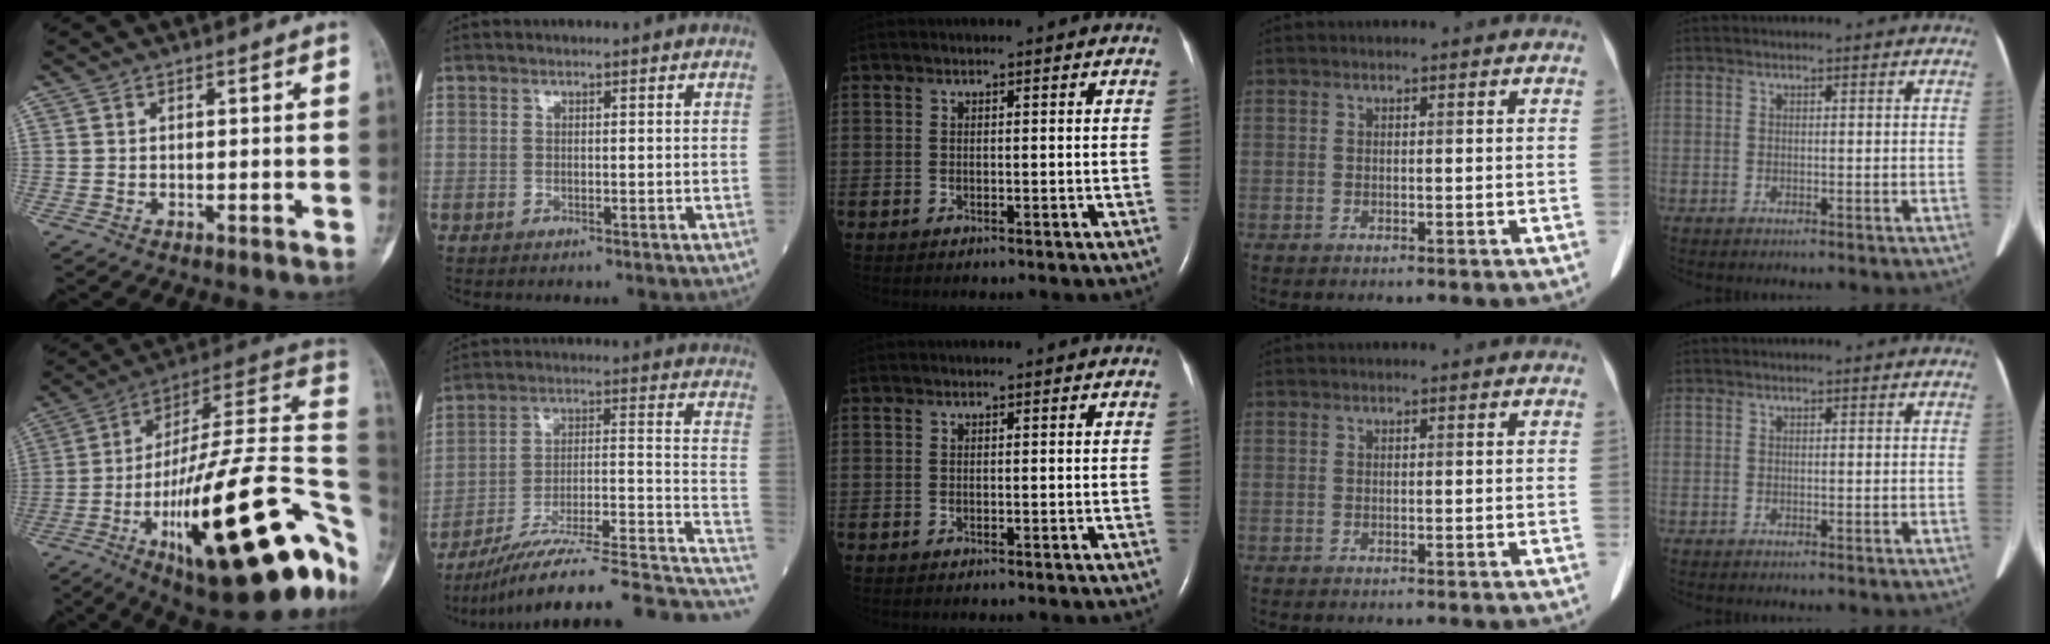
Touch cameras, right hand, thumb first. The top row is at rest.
{"thumb": {"total": 36.8, "force": [-12.0, 10.5, 33.2], "torque": [-0.412, 0.053, -0.187]}, "index": {"total": 22.1, "force": [-15.9, 2.8, 15.1], "torque": [-0.167, 0.037, -0.245]}}